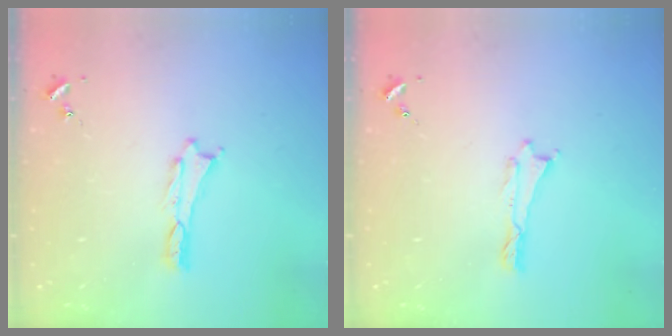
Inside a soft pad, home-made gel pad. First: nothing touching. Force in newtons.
{"total": 0.0}